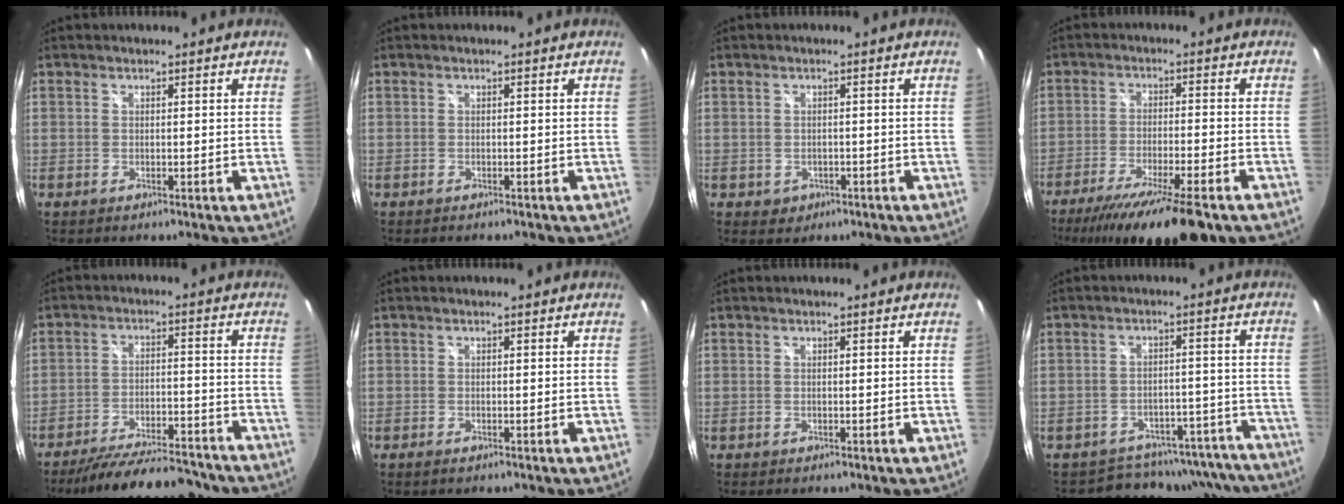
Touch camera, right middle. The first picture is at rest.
{"total": 0.9, "force": [-0.7, 0.4, 0.3], "torque": [-0.010, -0.003, -0.009]}
{"total": 2.5, "force": [-0.6, 2.3, 0.8], "torque": [-0.022, -0.001, -0.002]}
{"total": 16.1, "force": [-11.9, 1.8, 10.7], "torque": [-0.199, -0.040, -0.191]}
{"total": 17.4, "force": [-15.2, 3.9, 7.6], "torque": [-0.144, -0.012, -0.215]}
{"total": 0.6, "force": [-0.5, 0.1, 0.4], "torque": [-0.009, -0.003, -0.009]}
{"total": 0.0}
{"total": 14.7, "force": [-13.2, 6.1, 2.1], "torque": [-0.036, 0.032, -0.155]}